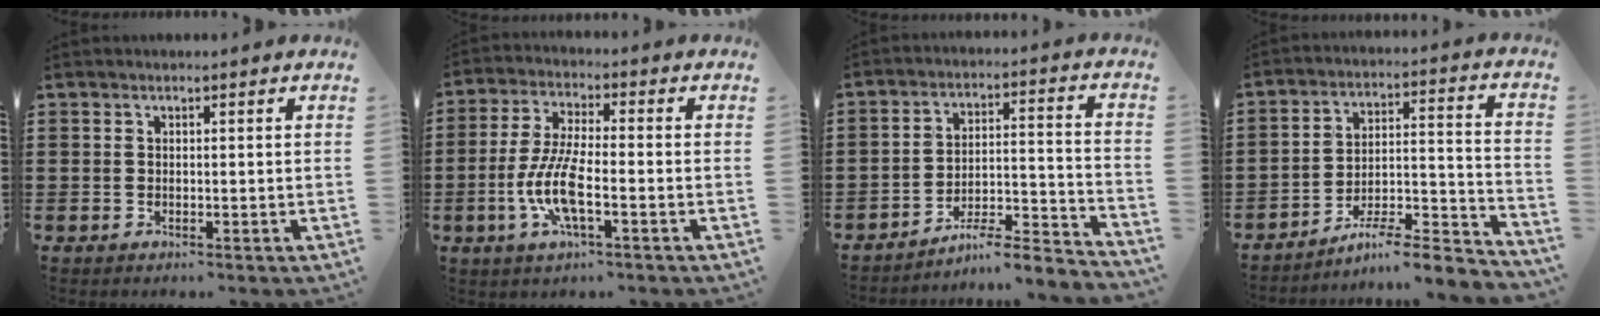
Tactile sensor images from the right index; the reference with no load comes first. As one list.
[{"total": 8.6, "force": [-2.8, 2.3, 7.8], "torque": [-0.178, -0.016, -0.057]}, {"total": 5.7, "force": [-5.2, 0.8, 2.2], "torque": [-0.037, -0.009, -0.105]}, {"total": 6.4, "force": [-5.6, 0.8, 2.9], "torque": [-0.044, -0.005, -0.110]}]